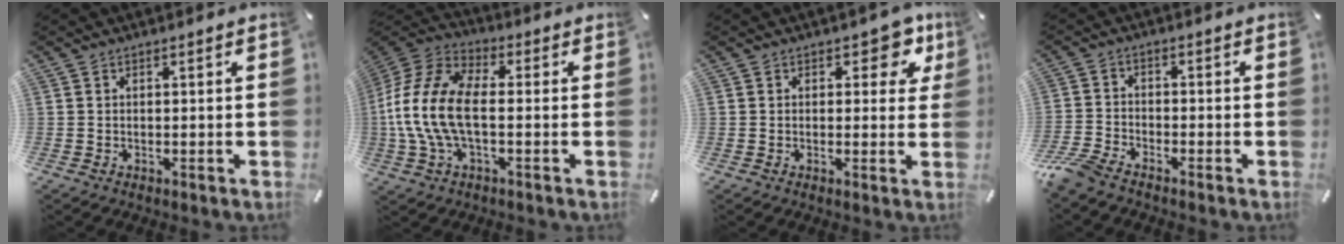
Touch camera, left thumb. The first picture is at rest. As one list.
[{"total": 14.6, "force": [-2.1, 7.9, 12.0], "torque": [-0.265, 0.002, -0.041]}, {"total": 6.6, "force": [3.4, 3.9, 4.2], "torque": [-0.036, -0.009, 0.051]}, {"total": 5.0, "force": [-4.4, 1.4, 1.9], "torque": [-0.061, 0.005, -0.092]}]